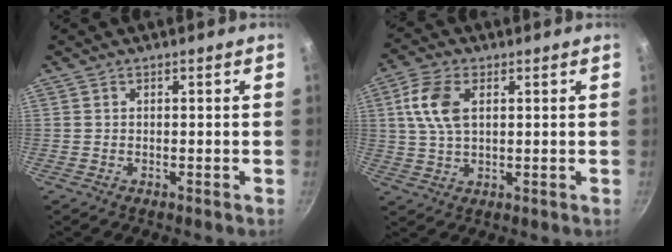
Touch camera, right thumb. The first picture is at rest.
{"total": 8.3, "force": [2.2, 4.7, 6.5], "torque": [-0.128, 0.006, 0.041]}